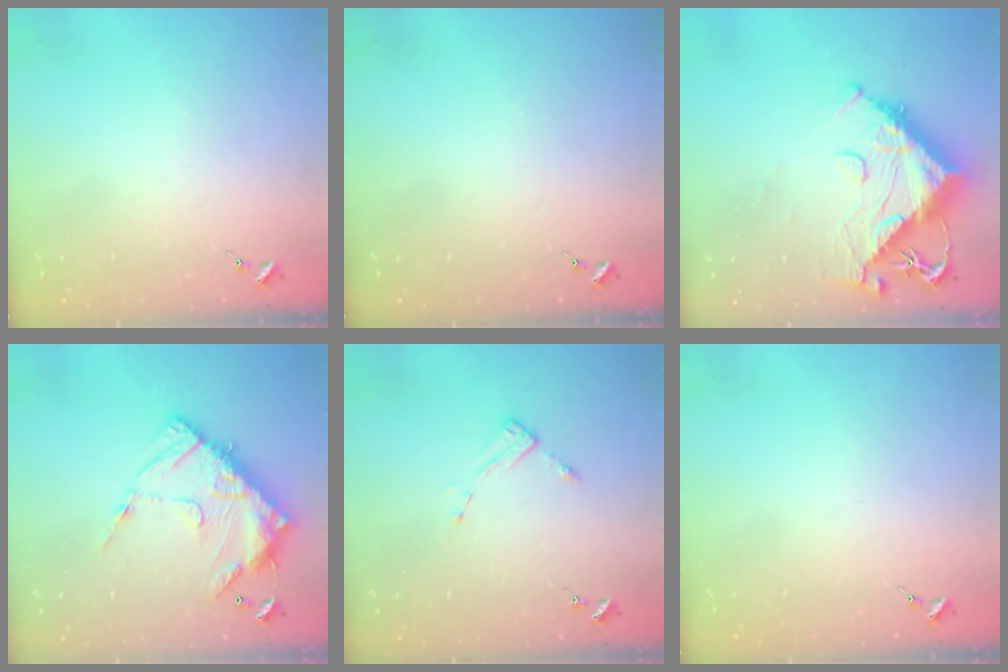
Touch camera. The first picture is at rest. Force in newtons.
{"total": 0.0}
{"total": 17.1, "press": 17.0, "slide": 1.9}
{"total": 16.0, "press": 15.9, "slide": 1.5}
{"total": 2.7, "press": 2.7, "slide": 0.4}
{"total": 0.0}